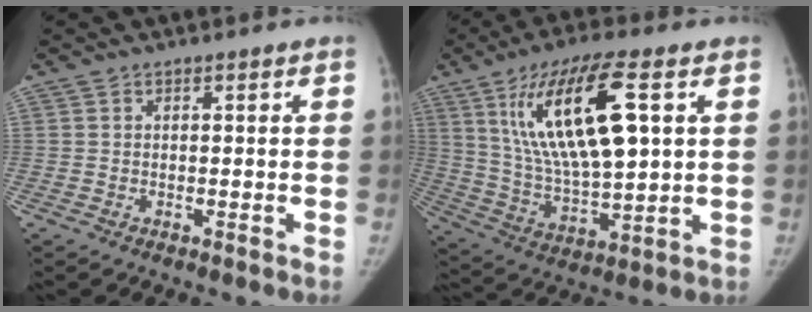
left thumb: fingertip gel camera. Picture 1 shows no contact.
{"total": 20.2, "force": [6.7, 6.5, 17.9], "torque": [-0.324, -0.017, 0.127]}